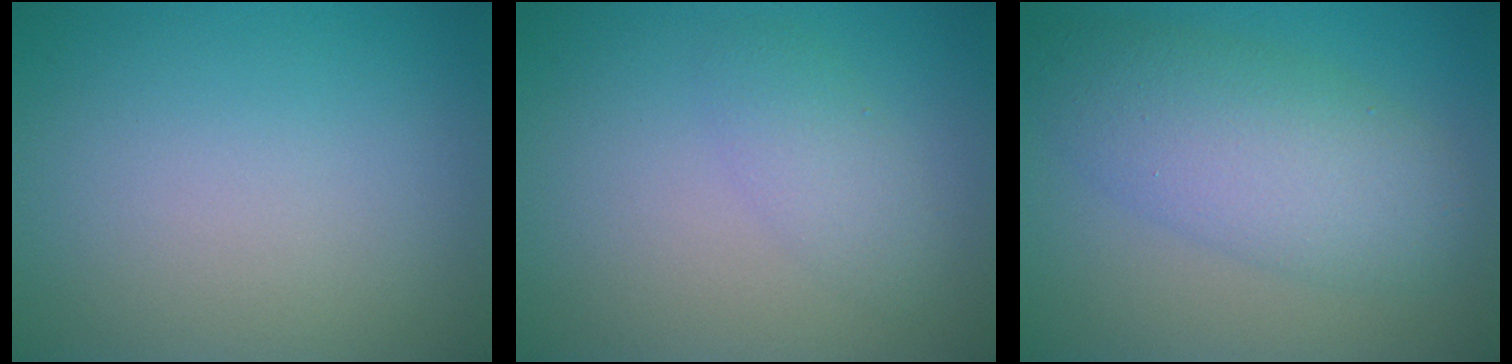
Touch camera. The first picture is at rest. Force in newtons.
{"total": 2.1, "press": 2.1, "slide": 0.1}
{"total": 6.3, "press": 6.3, "slide": 0.1}